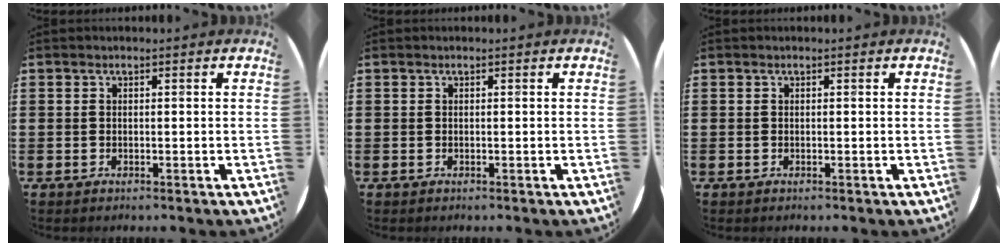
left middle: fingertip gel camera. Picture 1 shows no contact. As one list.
[{"total": 0.0}, {"total": 0.0}]